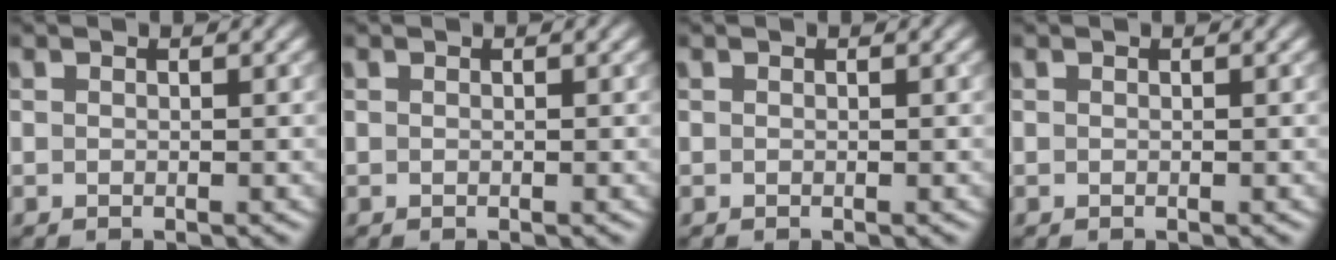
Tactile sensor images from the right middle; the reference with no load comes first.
{"total": 0.0}
{"total": 0.0}
{"total": 0.0}